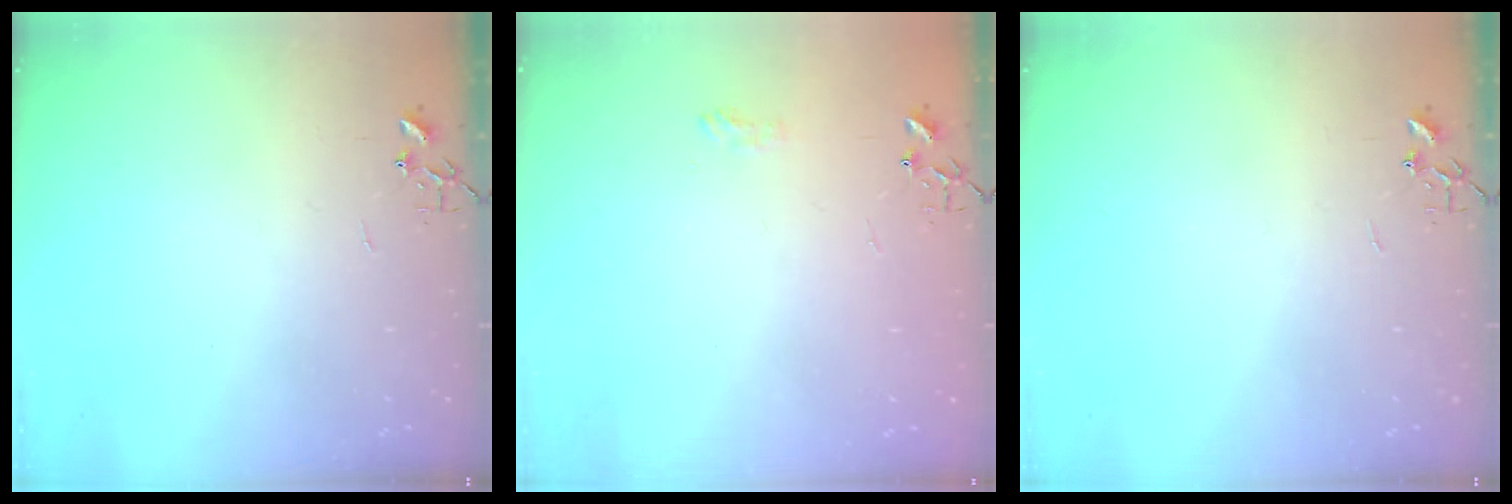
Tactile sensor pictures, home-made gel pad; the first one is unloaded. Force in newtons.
{"total": 6.3, "press": 6.3, "slide": 0.8}
{"total": 0.0}